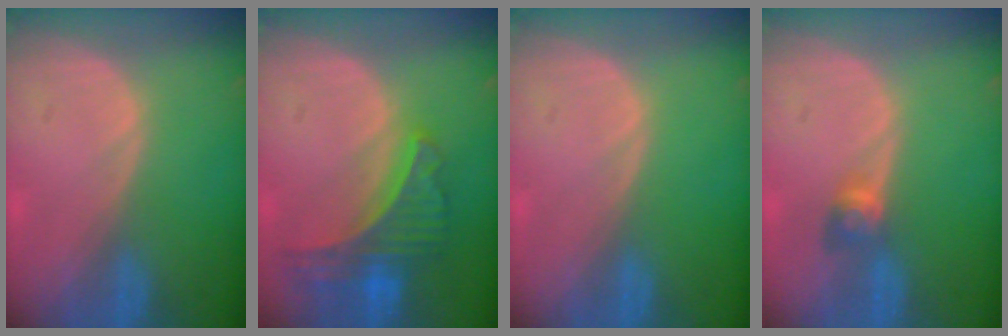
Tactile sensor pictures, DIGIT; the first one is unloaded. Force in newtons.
{"total": 7.9, "press": 7.0, "slide": 3.7}
{"total": 0.0}
{"total": 2.8, "press": 2.5, "slide": 1.3}